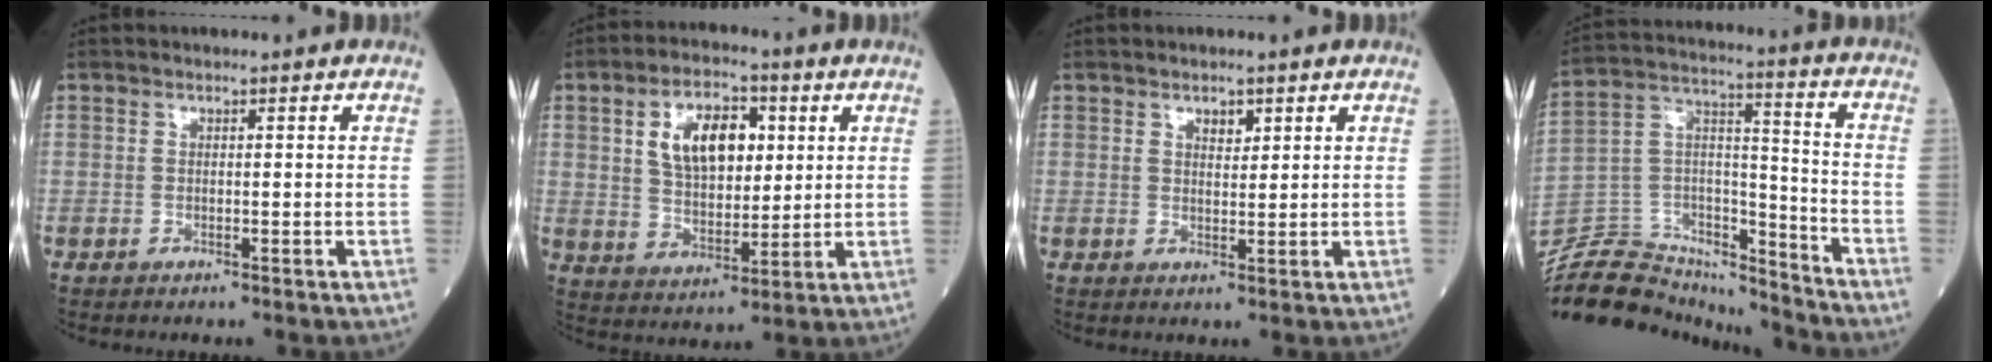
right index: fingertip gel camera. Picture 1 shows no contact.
{"total": 10.8, "force": [3.2, 5.6, 8.6], "torque": [-0.159, 0.016, 0.059]}
{"total": 1.9, "force": [1.1, 1.0, 1.1], "torque": [-0.015, -0.002, 0.019]}
{"total": 20.4, "force": [-19.5, 4.4, 4.0], "torque": [-0.089, 0.051, -0.323]}